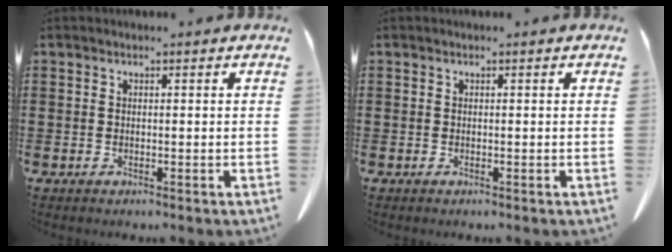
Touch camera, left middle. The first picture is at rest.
{"total": 0.0}